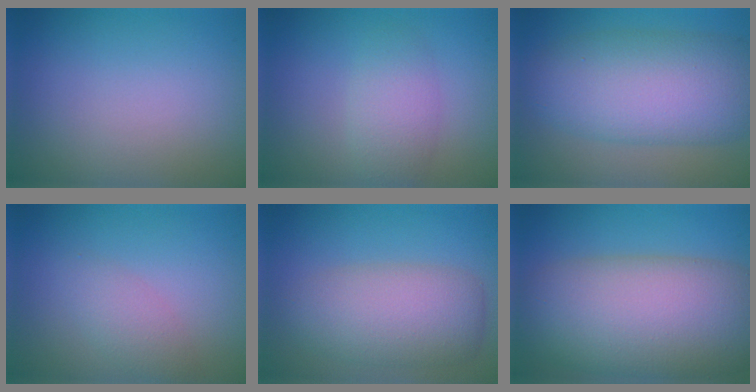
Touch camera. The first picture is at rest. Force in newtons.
{"total": 2.9, "press": 2.9, "slide": 0.1}
{"total": 10.2, "press": 10.2, "slide": 0.1}
{"total": 2.1, "press": 2.1, "slide": 0.0}
{"total": 6.2, "press": 6.2, "slide": 0.6}
{"total": 13.6, "press": 13.6, "slide": 0.4}